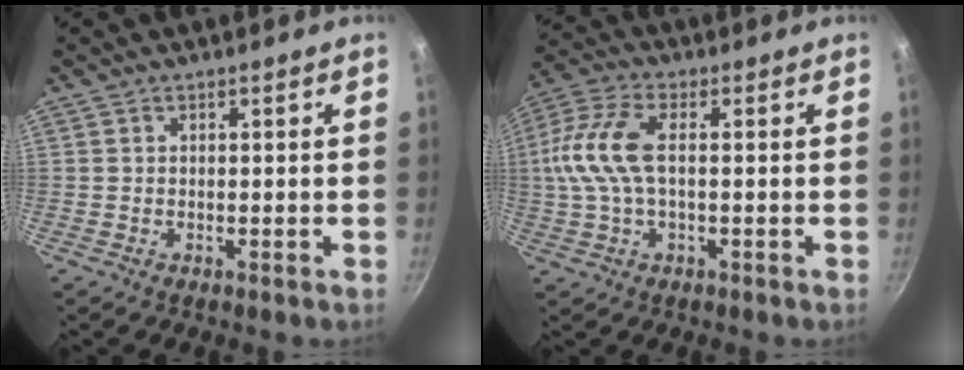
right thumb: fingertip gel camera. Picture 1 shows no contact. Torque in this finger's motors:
{"motor_torque": [0.65, 1.89, 0.67, -0.53, 0.16]}